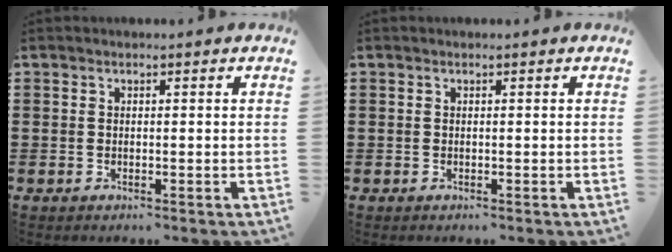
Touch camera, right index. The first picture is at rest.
{"total": 0.0}